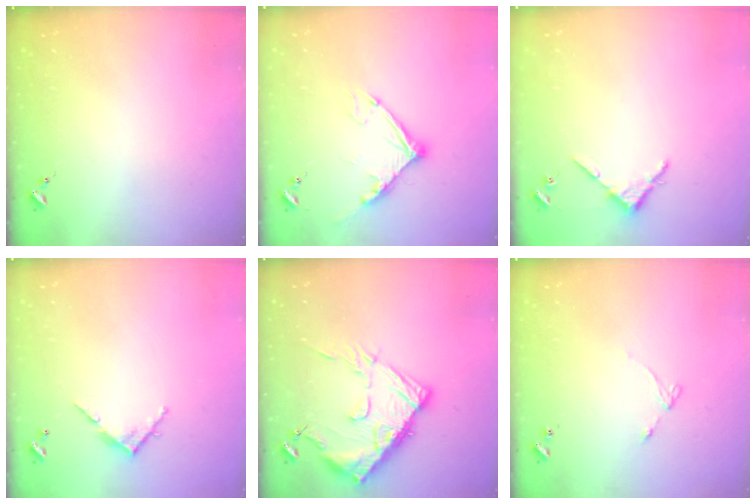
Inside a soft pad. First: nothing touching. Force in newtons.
{"total": 10.7, "press": 10.6, "slide": 1.1}
{"total": 3.4, "press": 3.4, "slide": 0.4}
{"total": 5.7, "press": 5.7, "slide": 0.4}
{"total": 15.8, "press": 15.7, "slide": 1.6}
{"total": 4.0, "press": 3.9, "slide": 0.5}